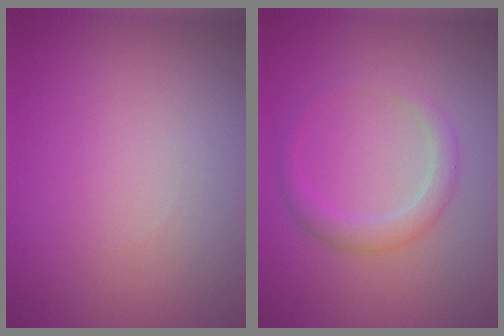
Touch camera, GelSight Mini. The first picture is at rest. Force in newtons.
{"total": 2.2, "press": 2.2, "slide": 0.2}